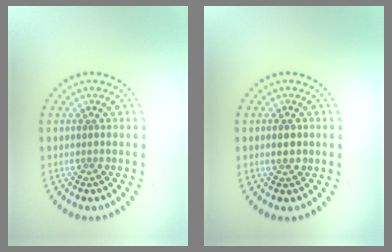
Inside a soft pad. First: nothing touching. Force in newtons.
{"total": 1.1, "press": 1.1, "slide": 0.1}